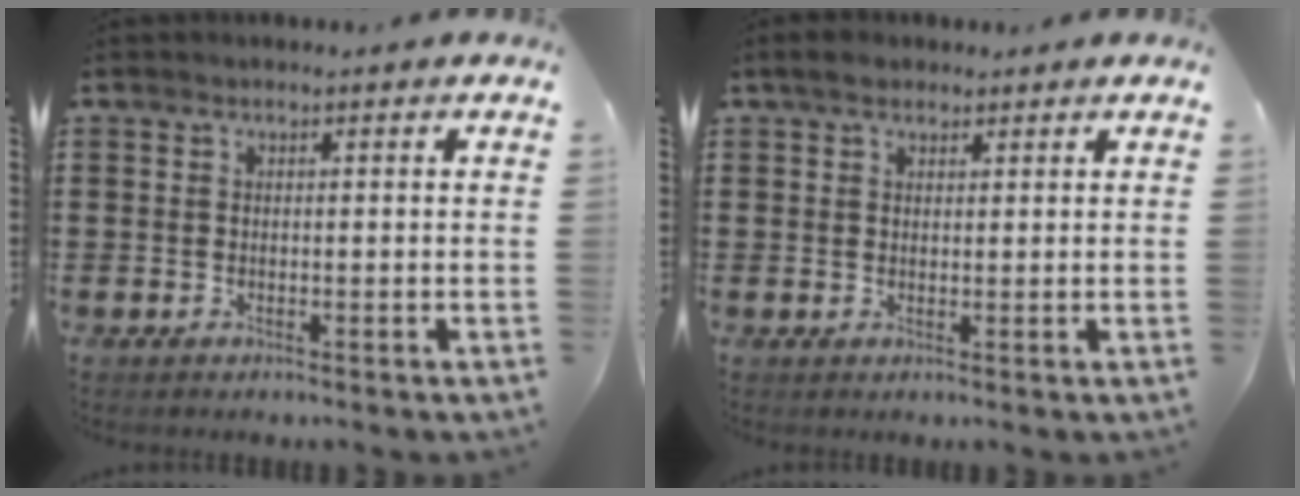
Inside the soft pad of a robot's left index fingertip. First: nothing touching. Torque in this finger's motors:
{"motor_torque": [0.42, -0.49, 0.24, 0.02]}